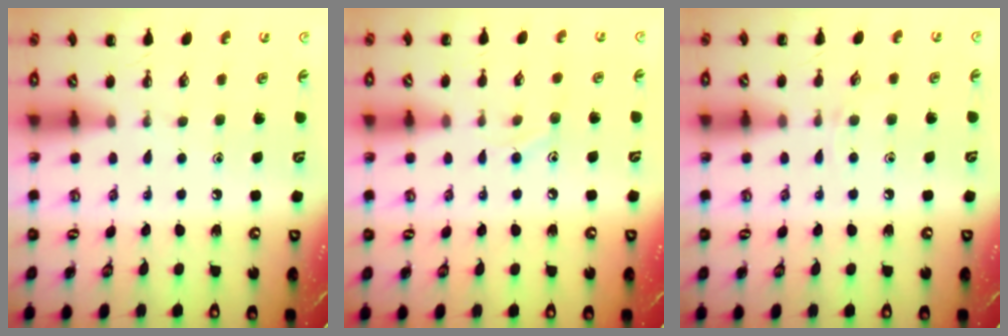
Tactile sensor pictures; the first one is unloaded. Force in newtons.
{"total": 6.1, "press": 5.8, "slide": 1.8}
{"total": 2.5, "press": 2.3, "slide": 0.9}